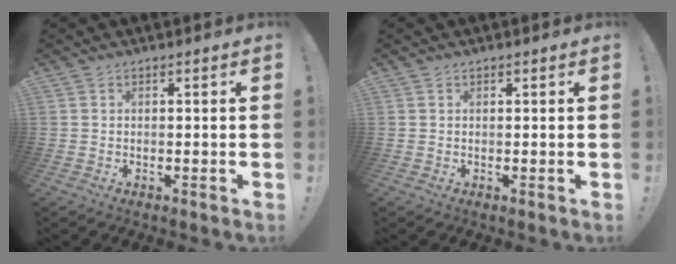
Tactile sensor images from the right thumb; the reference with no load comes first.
{"total": 0.0}